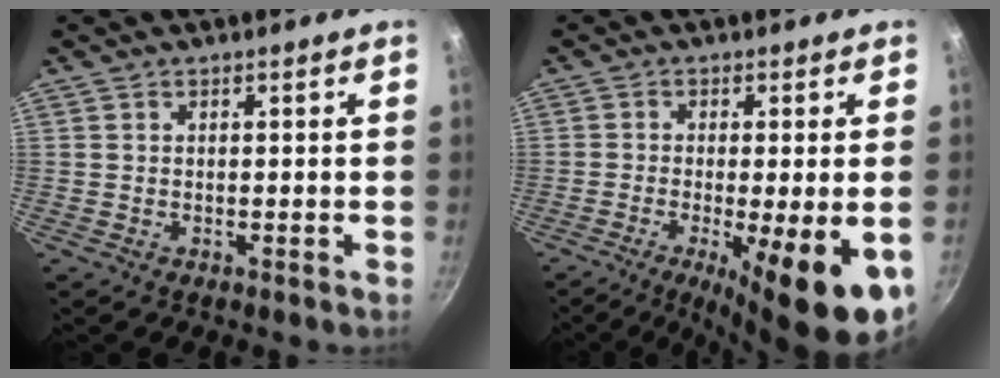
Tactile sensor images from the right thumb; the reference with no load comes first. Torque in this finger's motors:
{"motor_torque": [0.25, 0.69, 1.90, -0.88, 0.12]}